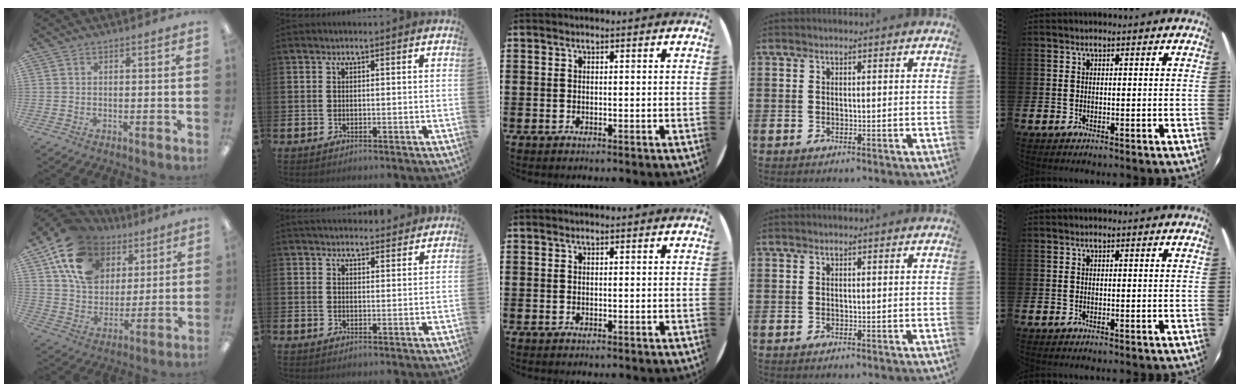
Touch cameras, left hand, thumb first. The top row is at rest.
{"thumb": {"total": 17.1, "force": [8.7, 12.6, 7.7], "torque": [-0.149, -0.031, 0.167]}, "index": {"total": 3.2, "force": [3.1, 0.8, 0.2], "torque": [-0.001, -0.015, 0.056]}}